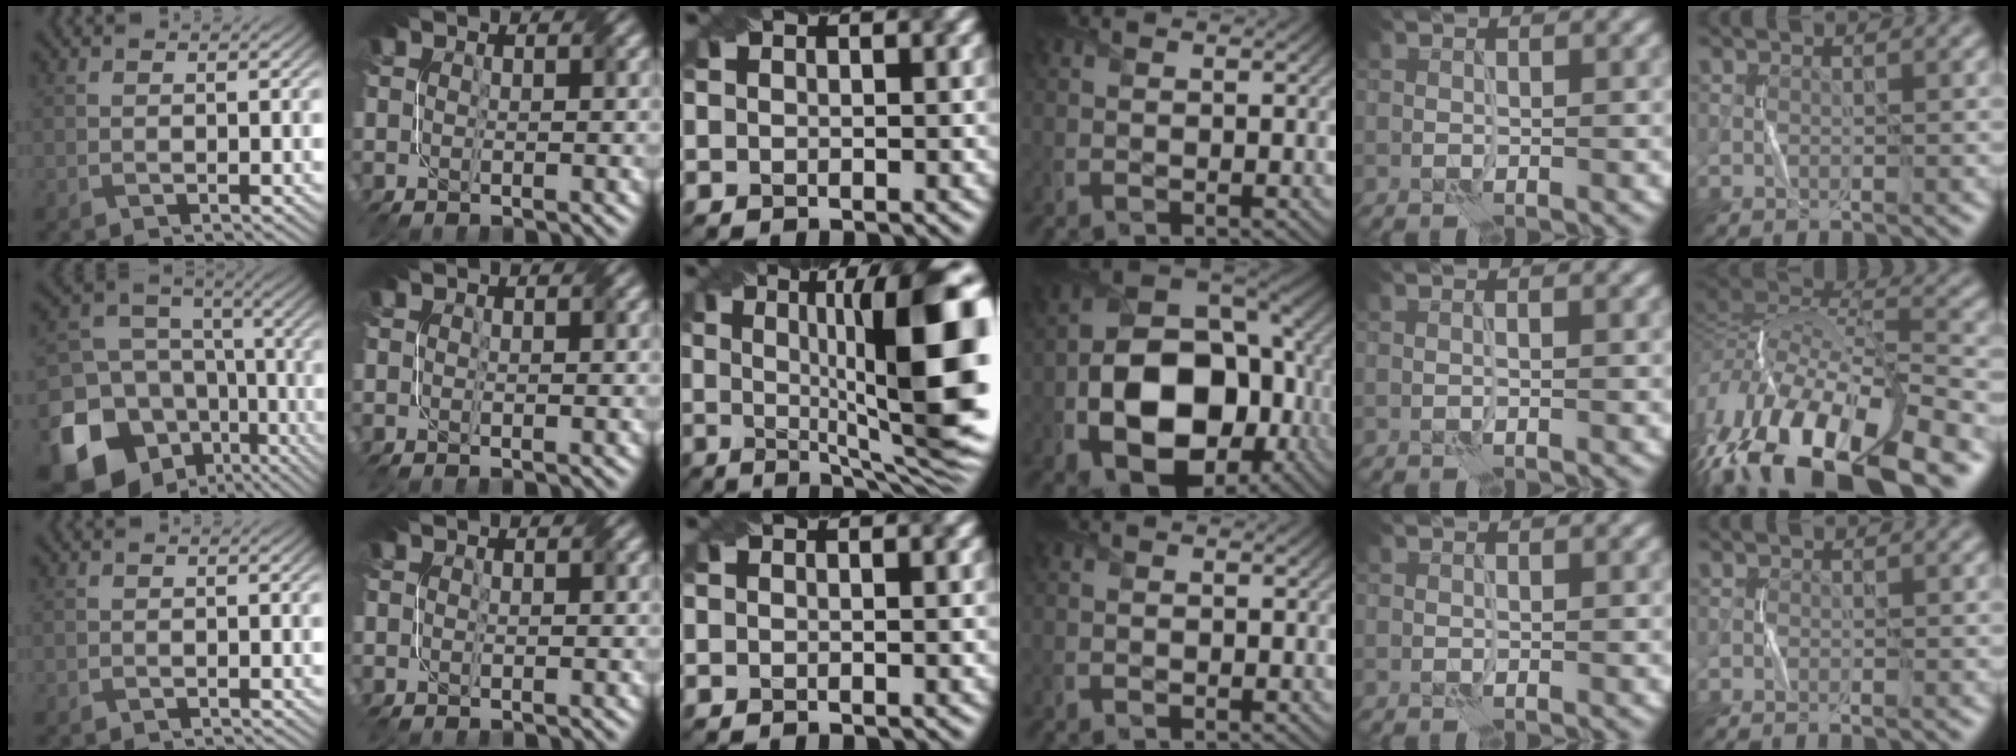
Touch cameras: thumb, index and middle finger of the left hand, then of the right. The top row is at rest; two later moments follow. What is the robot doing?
{"motion": "fold", "object": "netting"}